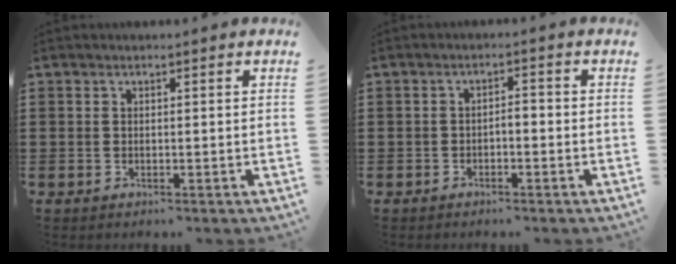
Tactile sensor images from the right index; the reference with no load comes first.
{"total": 1.5, "force": [-1.1, 0.5, 0.9], "torque": [-0.020, 0.002, -0.024]}